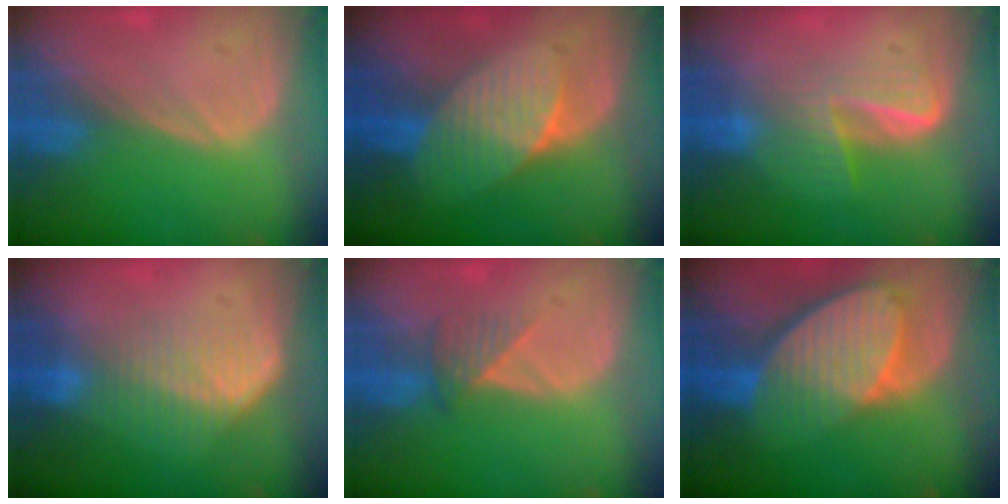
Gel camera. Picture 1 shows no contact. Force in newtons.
{"total": 7.4, "press": 6.7, "slide": 3.2}
{"total": 6.5, "press": 5.6, "slide": 3.4}
{"total": 6.3, "press": 5.8, "slide": 2.4}
{"total": 3.3, "press": 2.9, "slide": 1.5}
{"total": 10.3, "press": 9.0, "slide": 5.0}